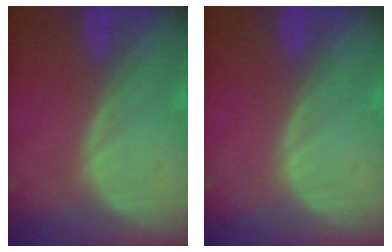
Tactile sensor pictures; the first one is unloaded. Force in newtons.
{"total": 0.0}